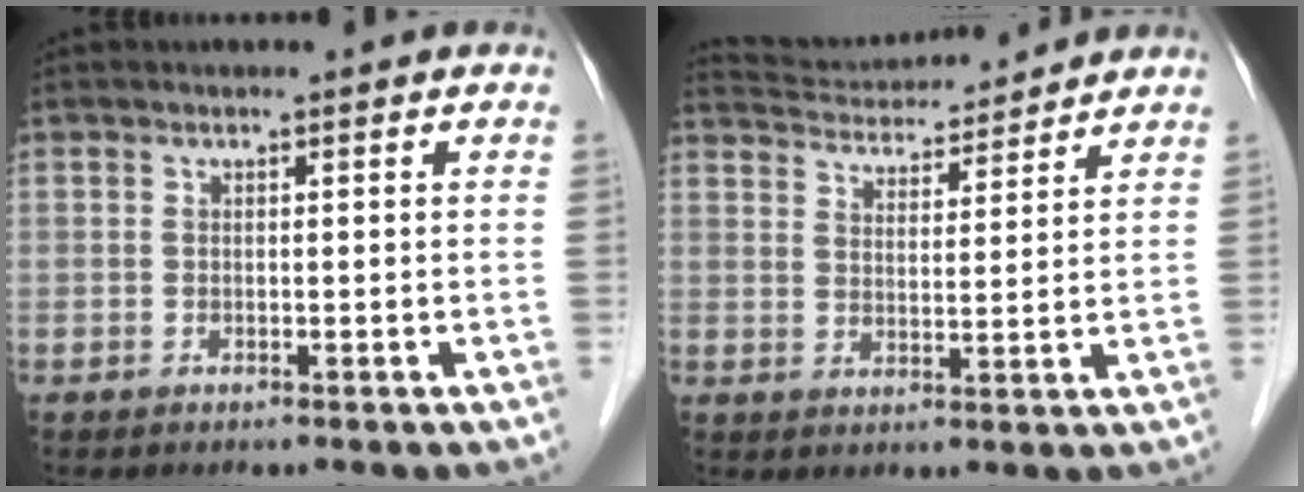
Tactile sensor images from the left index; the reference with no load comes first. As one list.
[{"total": 12.1, "force": [11.7, 1.1, 2.8], "torque": [-0.057, 0.021, 0.183]}]